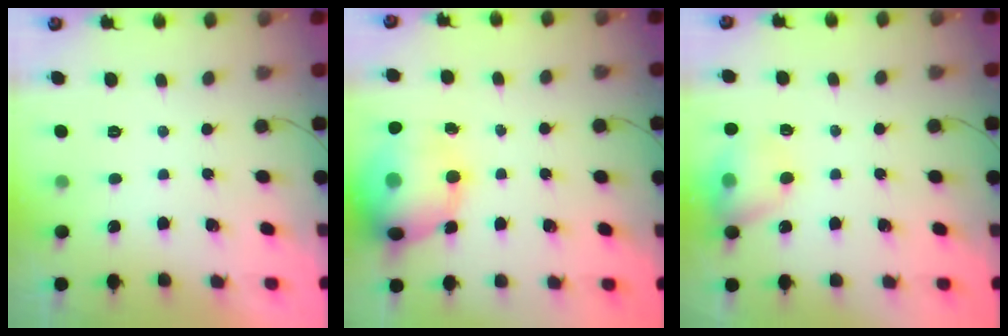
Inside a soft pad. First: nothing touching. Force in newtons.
{"total": 17.6, "press": 17.3, "slide": 2.7}
{"total": 11.3, "press": 11.2, "slide": 1.7}